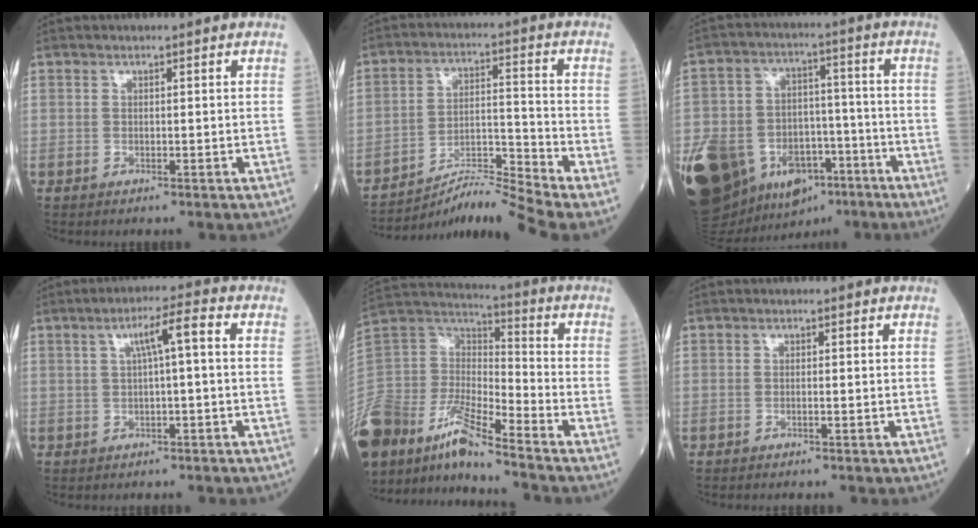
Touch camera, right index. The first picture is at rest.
{"total": 8.8, "force": [-7.9, -2.8, 2.5], "torque": [-0.045, 0.016, -0.139]}
{"total": 23.2, "force": [-10.8, 15.1, 13.9], "torque": [-0.304, 0.012, -0.170]}
{"total": 5.0, "force": [0.9, 0.2, 4.9], "torque": [-0.083, 0.015, 0.014]}
{"total": 25.0, "force": [-18.9, 6.4, 15.0], "torque": [-0.381, -0.032, -0.363]}
{"total": 0.0}